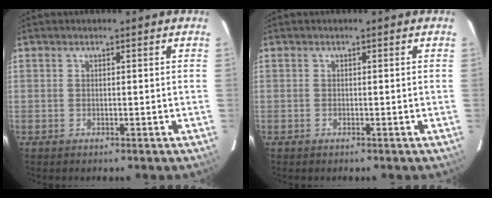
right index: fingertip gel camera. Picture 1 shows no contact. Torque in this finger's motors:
{"motor_torque": [0.03, -0.02, 0.04, 0.01]}